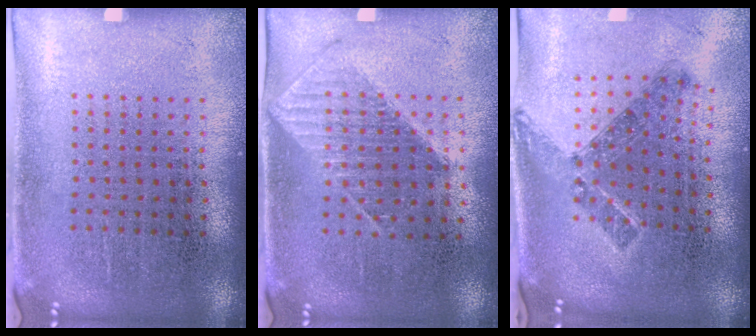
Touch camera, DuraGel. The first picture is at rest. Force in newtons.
{"total": 0.9, "press": 0.9, "slide": 0.3}
{"total": 0.8, "press": 0.7, "slide": 0.4}